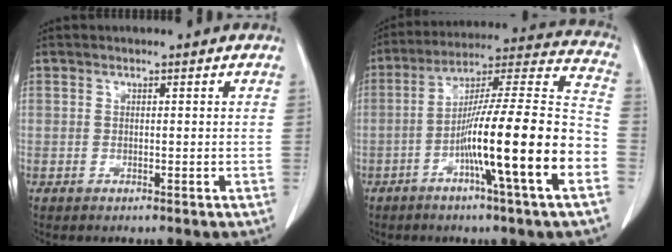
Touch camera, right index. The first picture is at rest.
{"total": 18.8, "force": [-6.6, -0.3, 17.5], "torque": [-0.274, 0.003, -0.111]}